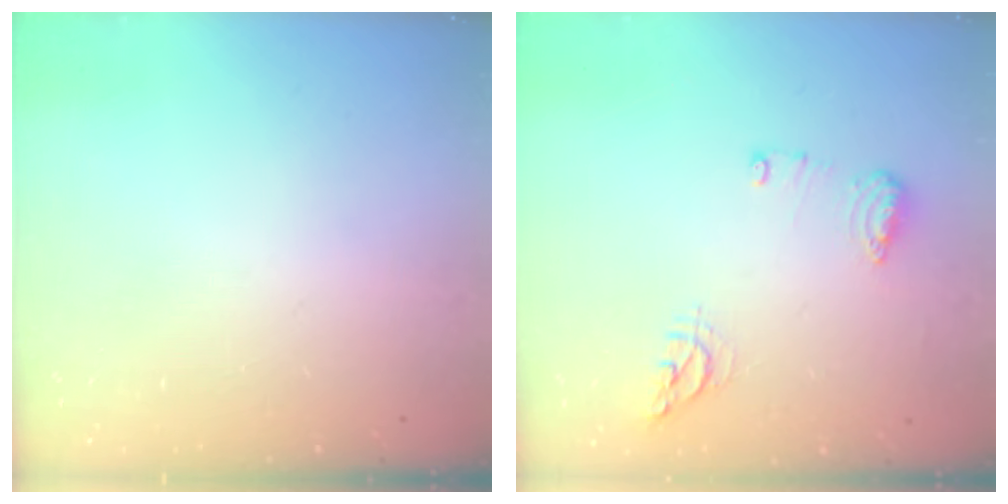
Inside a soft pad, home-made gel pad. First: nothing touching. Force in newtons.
{"total": 11.7, "press": 10.0, "slide": 6.1}